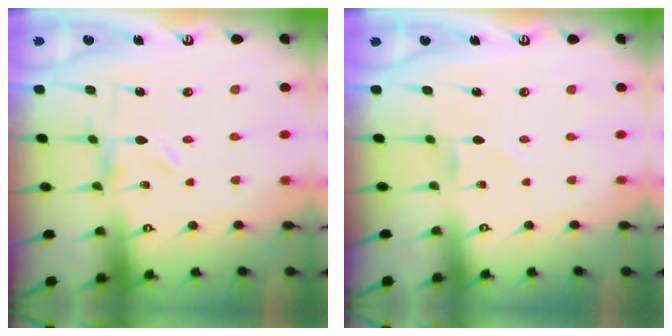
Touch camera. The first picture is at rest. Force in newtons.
{"total": 0.8, "press": 0.8, "slide": 0.2}